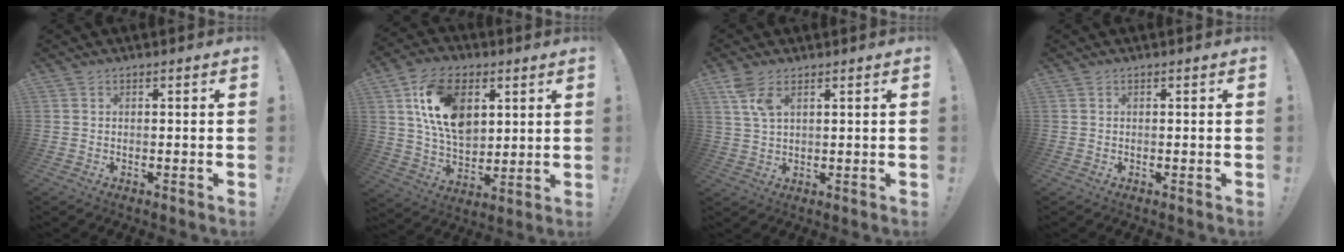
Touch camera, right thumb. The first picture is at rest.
{"total": 15.9, "force": [6.2, 10.8, 9.9], "torque": [-0.176, -0.015, 0.118]}
{"total": 6.2, "force": [3.5, 2.5, 4.5], "torque": [-0.098, -0.011, 0.064]}
{"total": 0.0}